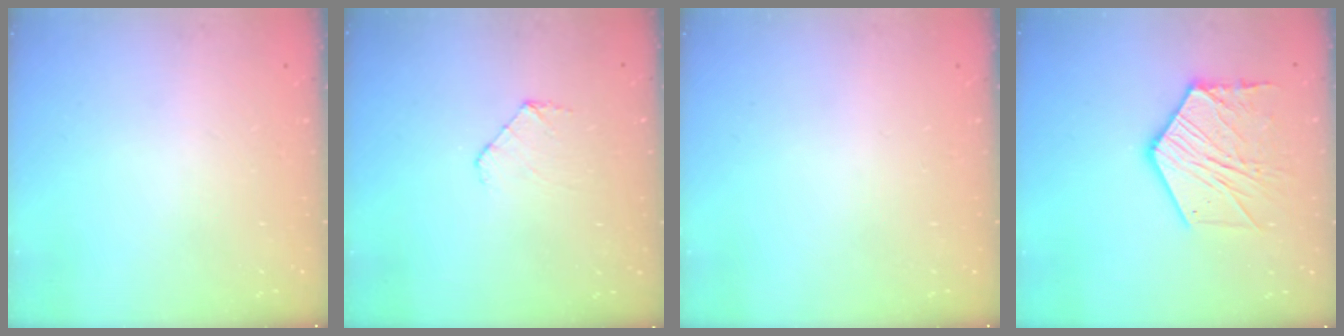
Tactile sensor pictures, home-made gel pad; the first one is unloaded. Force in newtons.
{"total": 5.5, "press": 5.5, "slide": 0.5}
{"total": 0.0}
{"total": 14.4, "press": 14.4, "slide": 1.1}